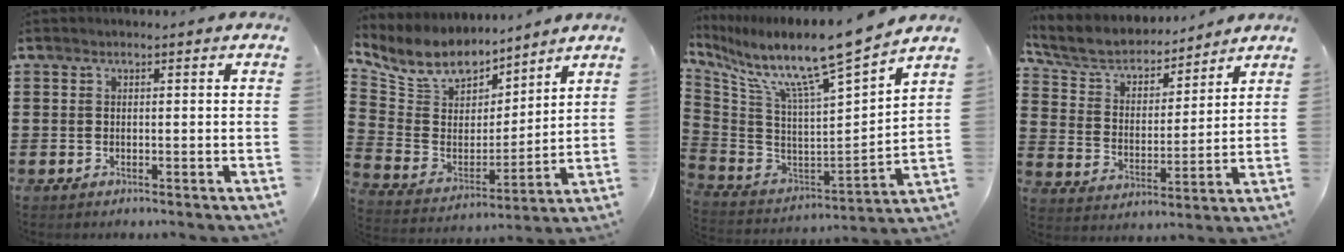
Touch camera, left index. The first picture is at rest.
{"total": 8.8, "force": [7.8, 3.7, 2.0], "torque": [-0.085, -0.046, 0.144]}
{"total": 12.0, "force": [10.0, -0.5, 6.5], "torque": [-0.148, -0.084, 0.159]}
{"total": 6.1, "force": [5.6, 1.9, 1.6], "torque": [-0.062, -0.033, 0.094]}